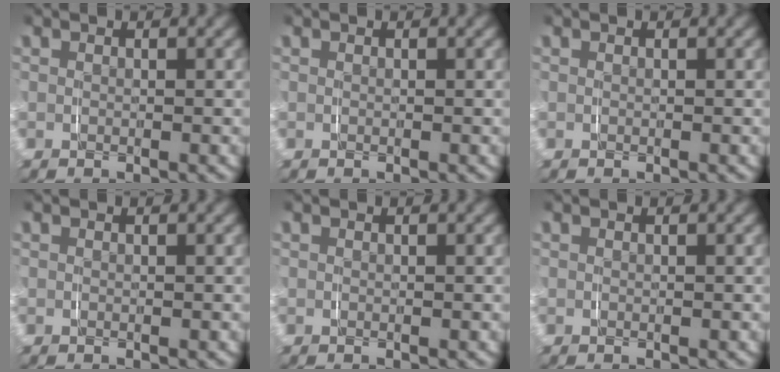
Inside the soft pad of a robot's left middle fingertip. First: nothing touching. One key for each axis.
{"total": 0.0}
{"total": 0.0}
{"total": 0.0}
{"total": 0.0}
{"total": 0.0}